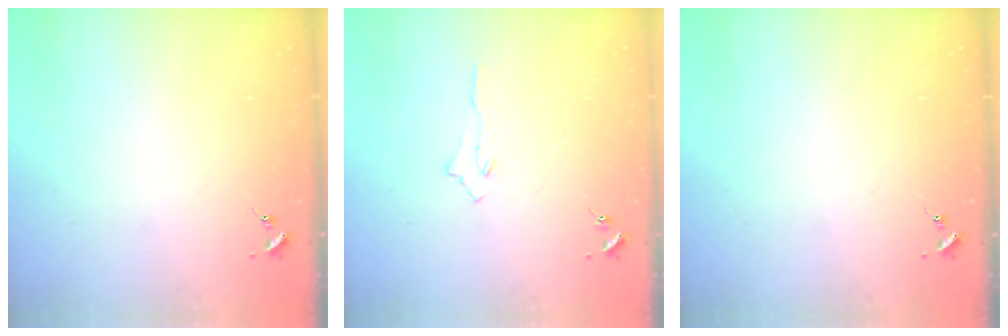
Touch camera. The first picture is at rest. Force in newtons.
{"total": 3.0, "press": 3.0, "slide": 0.5}
{"total": 0.0}